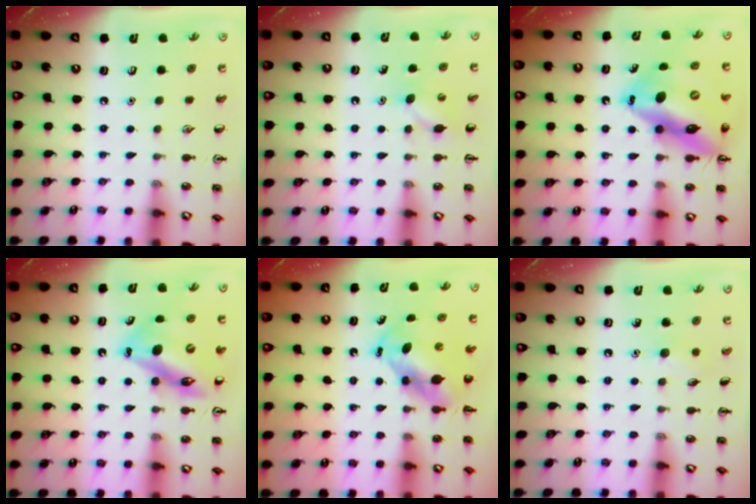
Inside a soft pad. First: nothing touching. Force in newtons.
{"total": 4.5, "press": 4.3, "slide": 1.2}
{"total": 18.2, "press": 17.4, "slide": 5.3}
{"total": 12.8, "press": 12.1, "slide": 4.2}
{"total": 5.3, "press": 5.1, "slide": 1.4}
{"total": 5.4, "press": 5.1, "slide": 1.7}